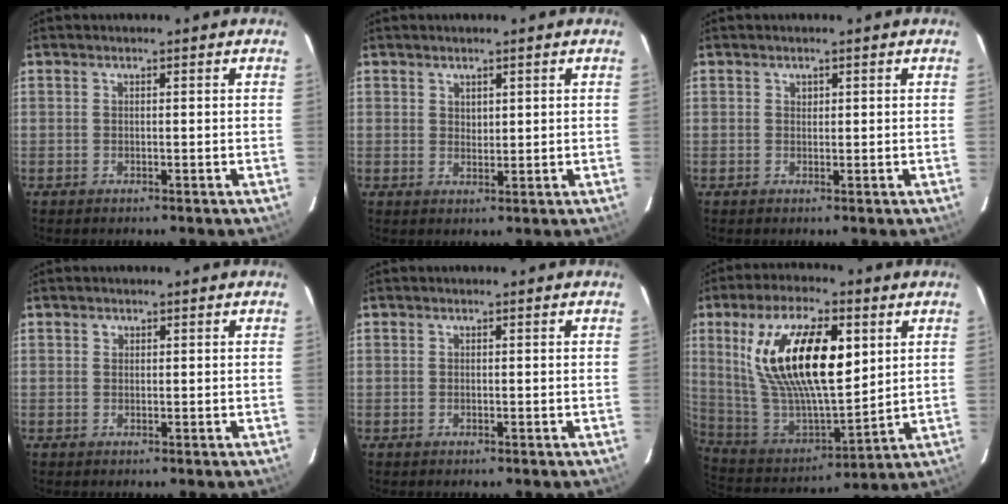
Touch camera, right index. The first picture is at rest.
{"total": 1.7, "force": [1.1, 1.2, 0.6], "torque": [-0.006, 0.001, 0.020]}
{"total": 0.7, "force": [0.4, 0.5, 0.1], "torque": [0.003, 0.005, 0.009]}
{"total": 0.7, "force": [0.3, 0.6, 0.0], "torque": [0.002, 0.003, 0.003]}
{"total": 0.0}
{"total": 22.7, "force": [7.4, 9.0, 19.4], "torque": [-0.364, 0.007, 0.149]}